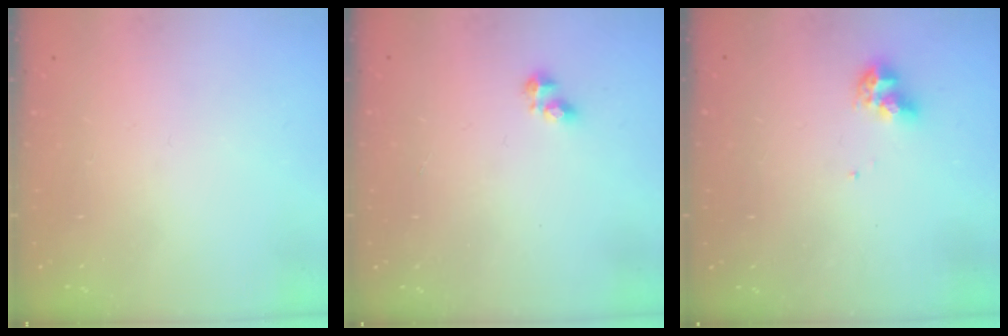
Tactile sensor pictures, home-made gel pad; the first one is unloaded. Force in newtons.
{"total": 2.7, "press": 2.7, "slide": 0.4}
{"total": 7.8, "press": 7.7, "slide": 0.6}